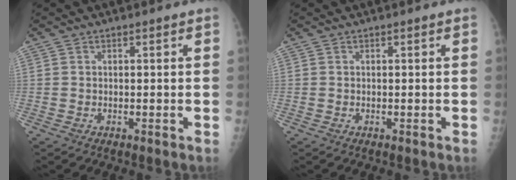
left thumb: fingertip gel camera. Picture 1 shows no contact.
{"total": 0.0}